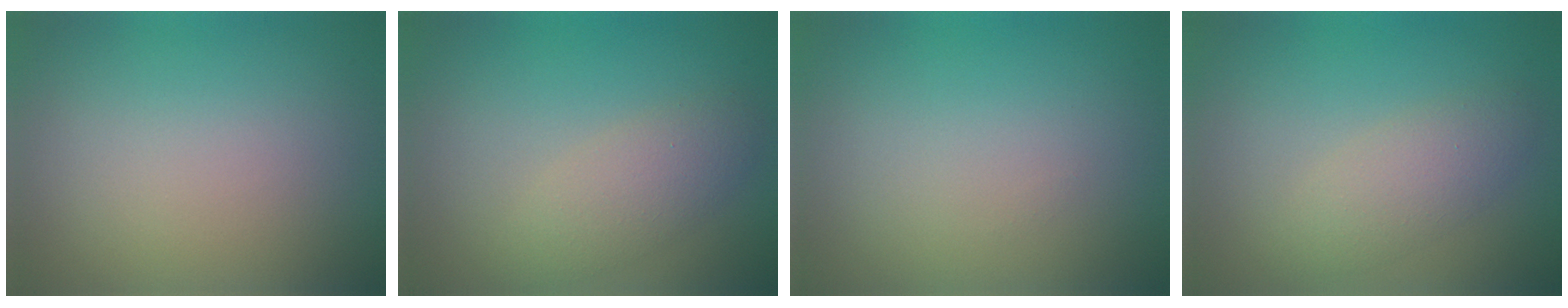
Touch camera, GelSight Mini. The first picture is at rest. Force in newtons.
{"total": 2.9, "press": 2.9, "slide": 0.3}
{"total": 0.0}
{"total": 2.8, "press": 2.8, "slide": 0.1}